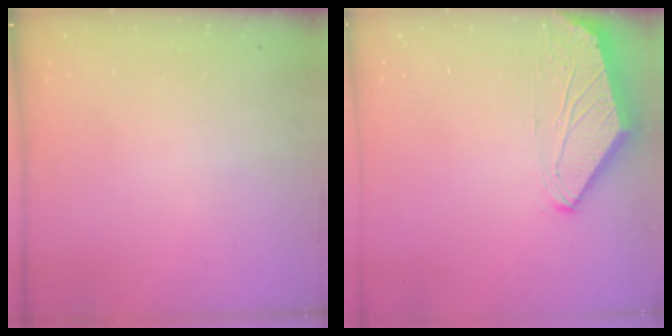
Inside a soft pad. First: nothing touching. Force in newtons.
{"total": 0.0}